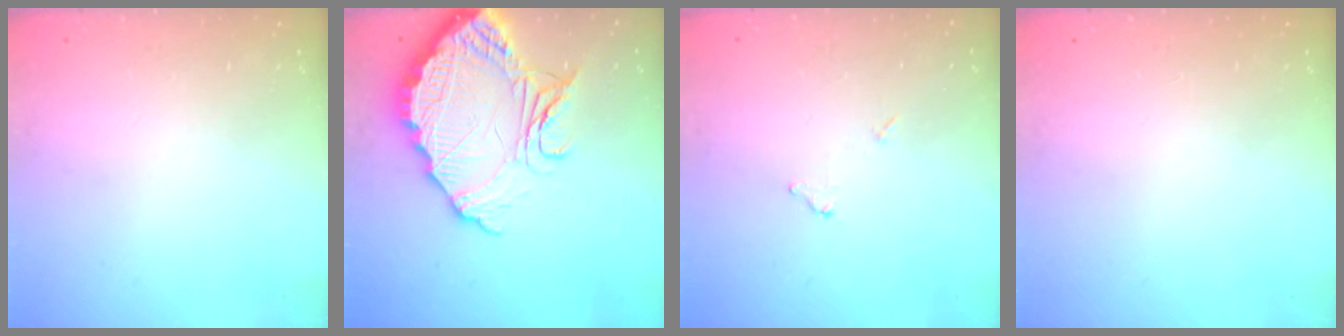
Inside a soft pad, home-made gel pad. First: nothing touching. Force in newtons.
{"total": 16.3, "press": 16.3, "slide": 1.2}
{"total": 5.6, "press": 5.6, "slide": 0.2}
{"total": 0.0}